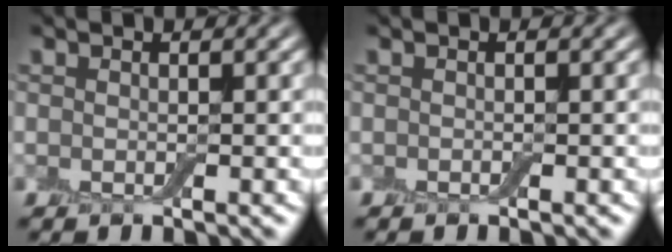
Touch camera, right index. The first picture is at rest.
{"total": 0.0}